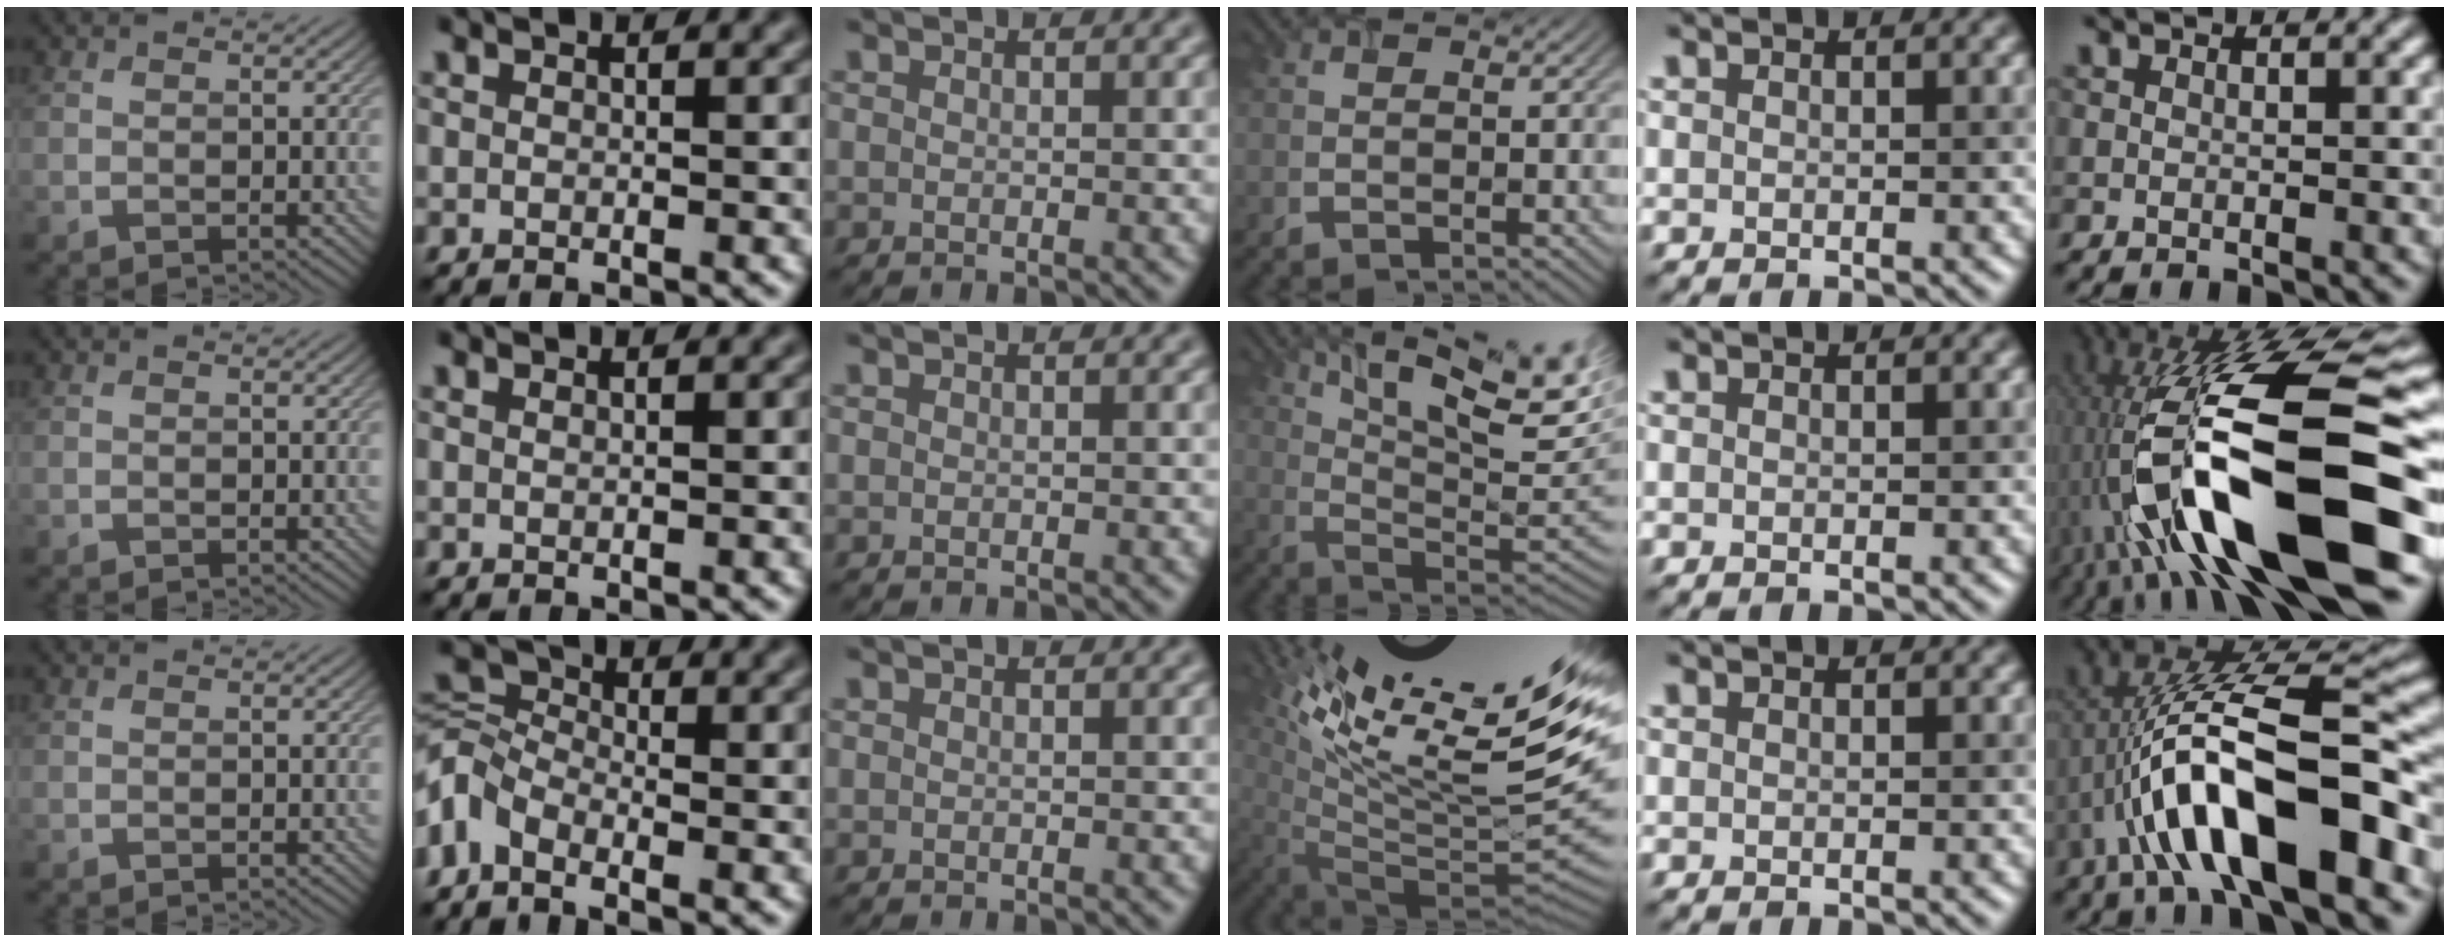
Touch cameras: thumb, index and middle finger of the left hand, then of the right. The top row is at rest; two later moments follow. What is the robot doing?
{"motion": "screw", "object": "timer"}